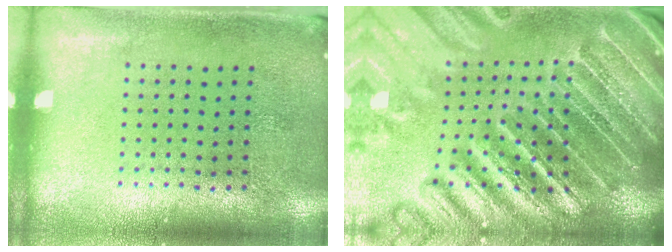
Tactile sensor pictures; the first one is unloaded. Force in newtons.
{"total": 4.7, "press": 4.3, "slide": 1.8}